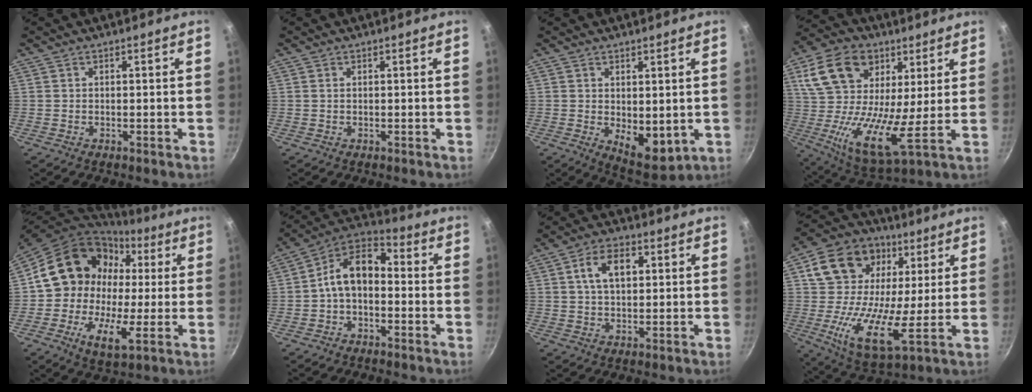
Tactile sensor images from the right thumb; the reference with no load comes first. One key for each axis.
{"total": 0.0}
{"total": 7.8, "fx": 0.2, "fy": 4.3, "fz": 6.5, "tx": -0.070, "ty": -0.023, "tz": 0.018}
{"total": 20.2, "fx": 7.1, "fy": 11.6, "fz": 14.9, "tx": -0.266, "ty": -0.027, "tz": 0.109}
{"total": 20.4, "fx": 2.8, "fy": 15.5, "fz": 13.0, "tx": -0.198, "ty": 0.030, "tz": 0.034}
{"total": 10.9, "fx": -1.1, "fy": 7.0, "fz": 8.3, "tx": -0.125, "ty": 0.051, "tz": -0.040}
{"total": 7.7, "fx": 1.9, "fy": 4.7, "fz": 5.7, "tx": -0.082, "ty": 0.010, "tz": 0.029}
{"total": 20.0, "fx": 5.5, "fy": 13.6, "fz": 13.6, "tx": -0.223, "ty": -0.013, "tz": 0.080}